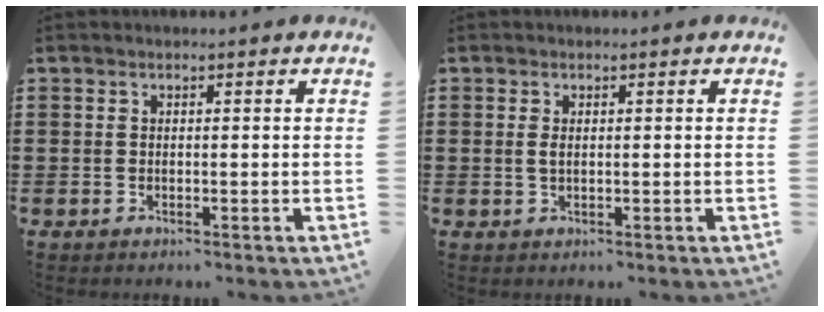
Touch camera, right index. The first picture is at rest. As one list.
[{"total": 1.4, "force": [0.2, 0.6, 1.2], "torque": [-0.026, 0.004, 0.002]}]